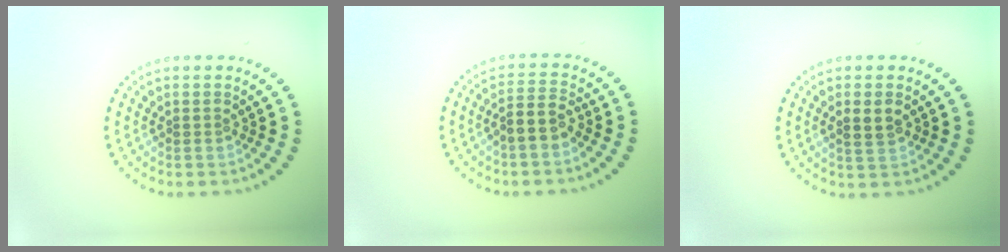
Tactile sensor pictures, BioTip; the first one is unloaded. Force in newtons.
{"total": 2.5, "press": 2.2, "slide": 1.1}
{"total": 1.9, "press": 1.9, "slide": 0.2}